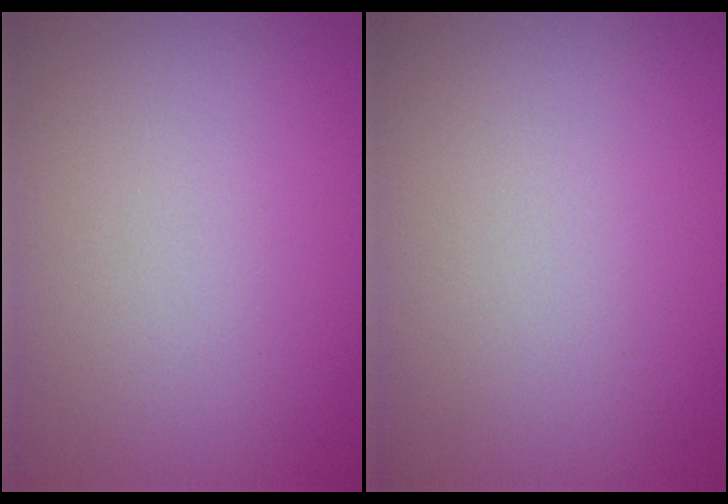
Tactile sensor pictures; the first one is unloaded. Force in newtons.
{"total": 0.0}